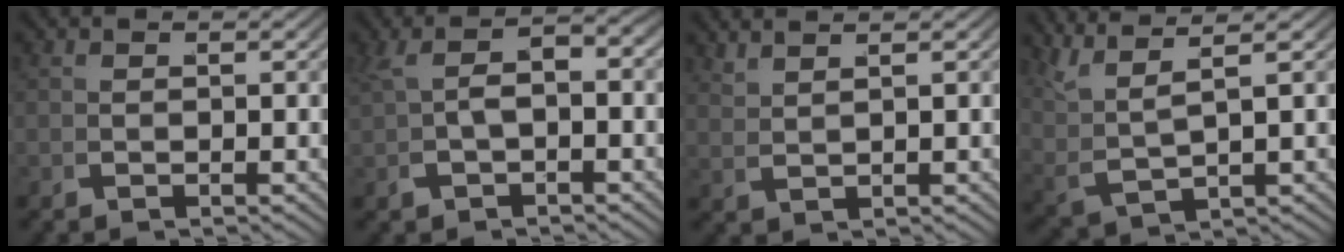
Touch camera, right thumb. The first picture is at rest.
{"total": 2.2, "force": [-0.4, 0.9, 2.0], "torque": [-0.038, 0.004, 0.002]}
{"total": 2.0, "force": [1.8, -0.7, 0.4], "torque": [-0.004, 0.014, 0.044]}
{"total": 5.0, "force": [3.4, 1.6, 3.2], "torque": [-0.069, 0.013, 0.072]}